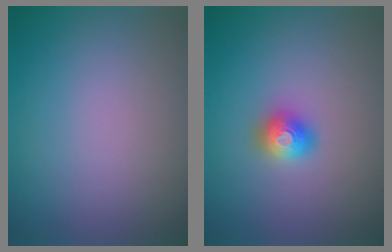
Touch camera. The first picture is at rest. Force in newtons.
{"total": 2.0, "press": 2.0, "slide": 0.1}